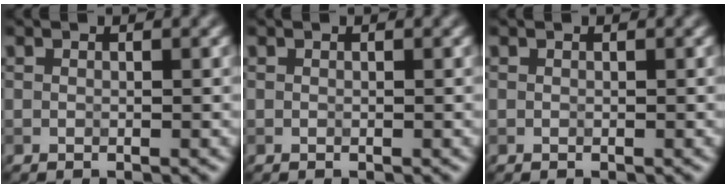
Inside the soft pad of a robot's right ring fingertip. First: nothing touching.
{"total": 0.0}
{"total": 0.0}